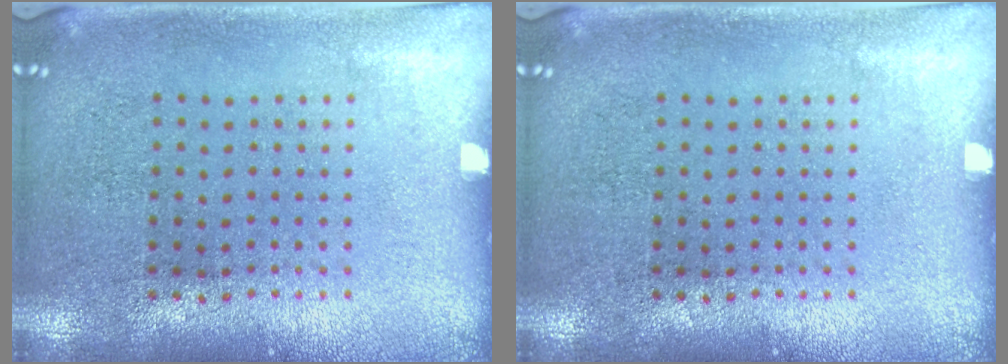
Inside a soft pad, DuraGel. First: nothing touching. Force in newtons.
{"total": 0.0}